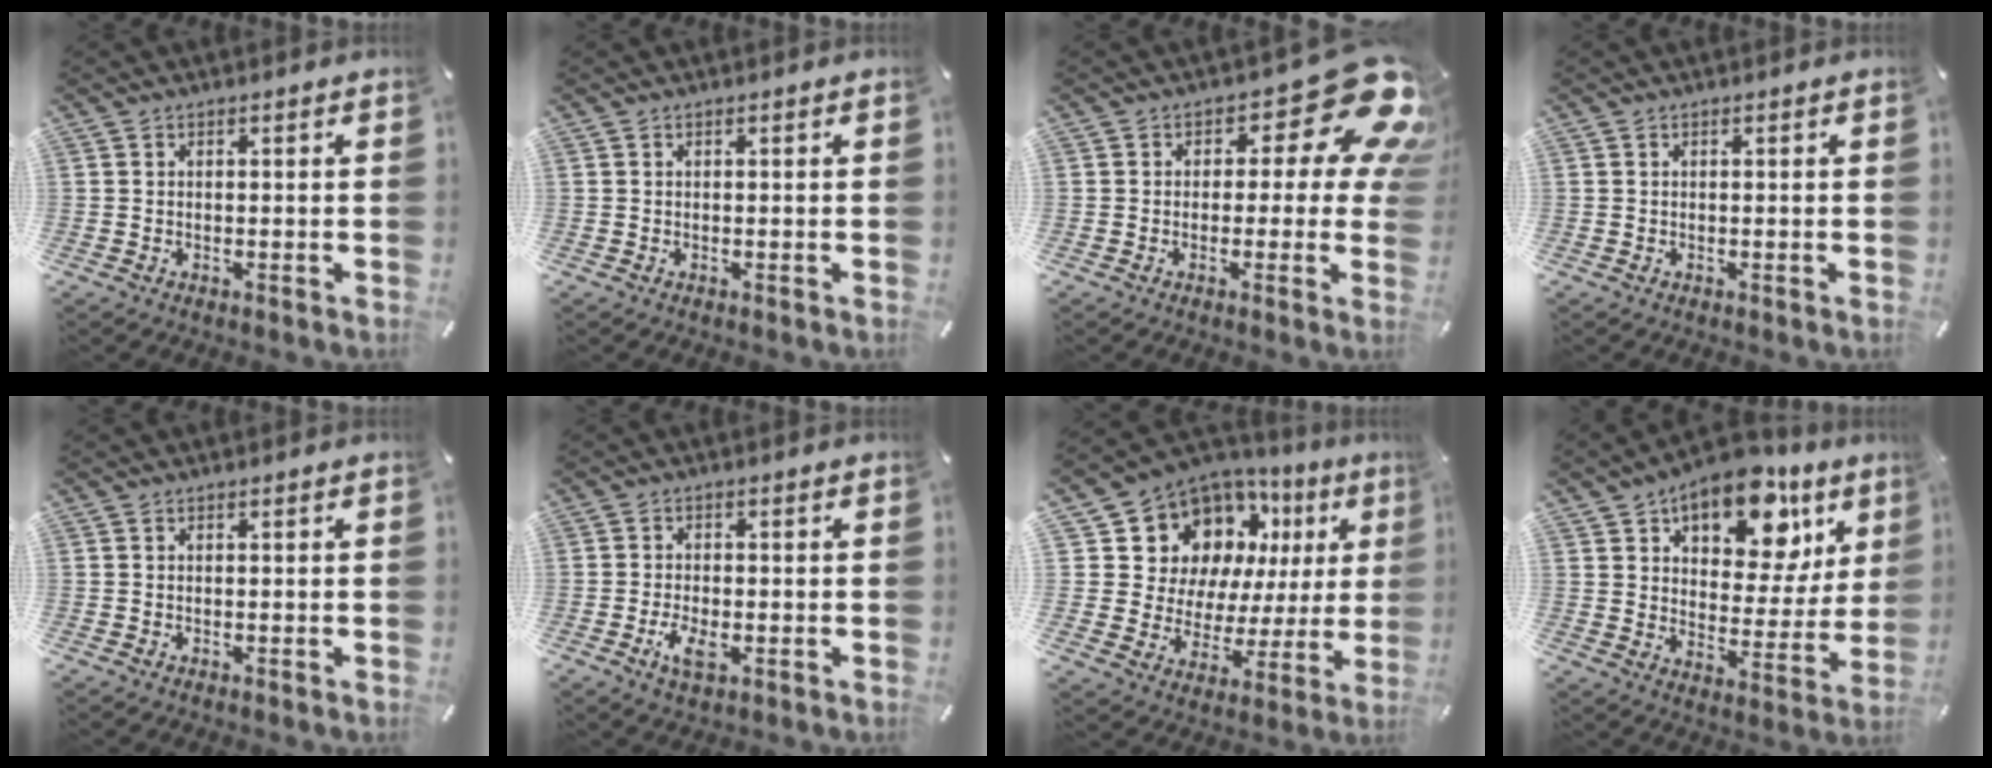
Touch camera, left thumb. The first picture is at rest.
{"total": 0.0}
{"total": 16.7, "force": [6.7, 7.7, 13.3], "torque": [-0.166, -0.043, 0.108]}
{"total": 0.0}
{"total": 0.0}
{"total": 5.0, "force": [-1.7, 2.6, 3.9], "torque": [-0.091, -0.001, -0.034]}
{"total": 14.5, "force": [7.8, 11.1, 5.1], "torque": [-0.091, -0.072, 0.156]}
{"total": 16.9, "force": [11.0, 9.0, 9.1], "torque": [-0.131, -0.072, 0.188]}